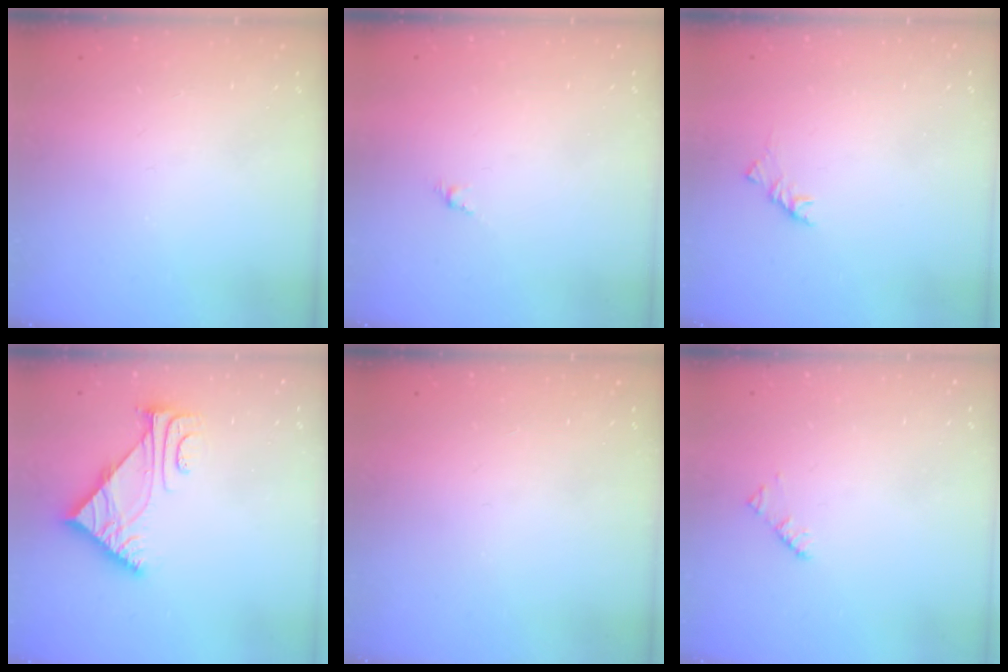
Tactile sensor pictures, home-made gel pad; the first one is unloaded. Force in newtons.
{"total": 1.6, "press": 1.5, "slide": 0.5}
{"total": 3.0, "press": 2.9, "slide": 0.9}
{"total": 5.6, "press": 5.5, "slide": 0.8}
{"total": 0.0}
{"total": 1.9, "press": 1.9, "slide": 0.3}